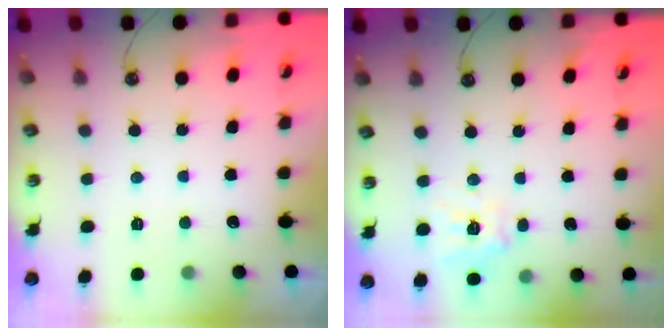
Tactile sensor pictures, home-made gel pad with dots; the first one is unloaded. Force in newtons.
{"total": 12.5, "press": 12.4, "slide": 1.7}